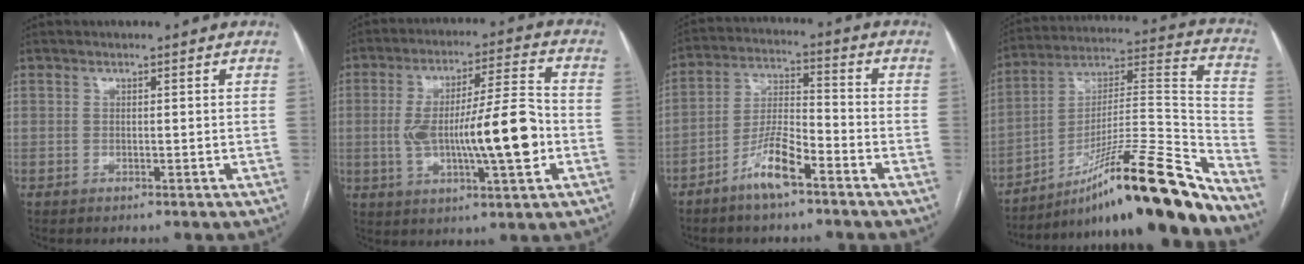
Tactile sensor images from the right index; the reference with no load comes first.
{"total": 15.1, "force": [-2.2, 2.3, 14.8], "torque": [-0.258, 0.013, -0.030]}
{"total": 8.3, "force": [-5.3, 1.8, 6.1], "torque": [-0.128, 0.002, -0.102]}
{"total": 25.0, "force": [-18.8, 0.1, 16.4], "torque": [-0.220, 0.014, -0.313]}